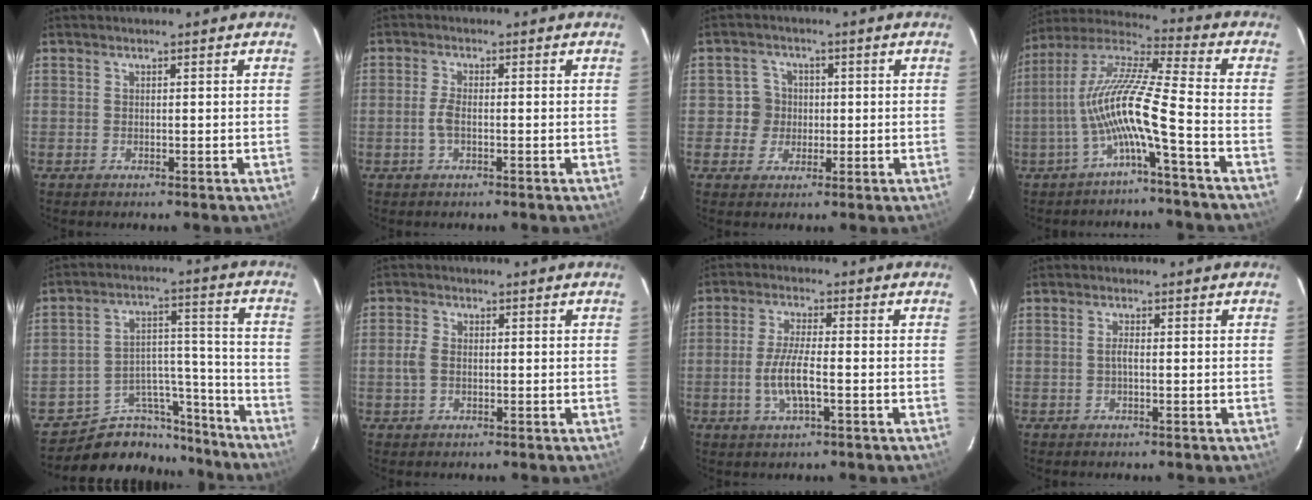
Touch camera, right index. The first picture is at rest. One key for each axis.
{"total": 2.6, "fx": -0.8, "fy": 0.9, "fz": 2.4, "tx": -0.054, "ty": 0.000, "tz": -0.015}
{"total": 4.4, "fx": -0.1, "fy": 4.3, "fz": 0.3, "tx": 0.004, "ty": 0.012, "tz": -0.005}
{"total": 12.4, "fx": -4.4, "fy": -0.4, "fz": 11.6, "tx": -0.228, "ty": 0.010, "tz": -0.089}
{"total": 15.3, "fx": -13.5, "fy": 7.0, "fz": 1.3, "tx": -0.018, "ty": 0.076, "tz": -0.200}
{"total": 3.1, "fx": -0.5, "fy": 2.2, "fz": 2.2, "tx": -0.053, "ty": 0.003, "tz": -0.007}
{"total": 6.6, "fx": -1.8, "fy": 1.5, "fz": 6.2, "tx": -0.127, "ty": -0.004, "tz": -0.036}
{"total": 1.2, "fx": -0.2, "fy": 0.3, "fz": 1.1, "tx": -0.023, "ty": 0.003, "tz": -0.006}